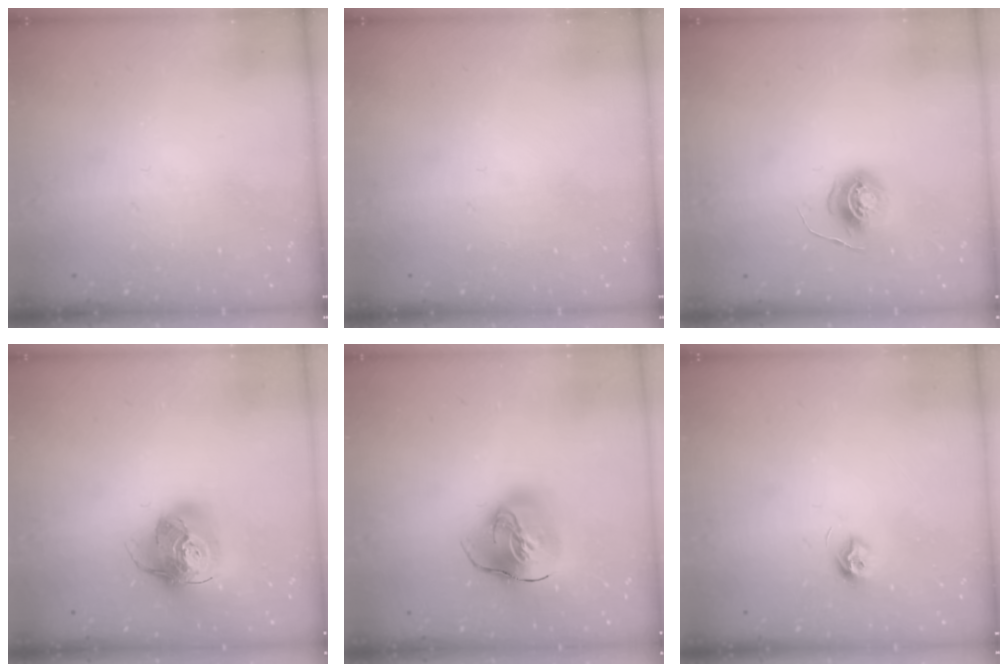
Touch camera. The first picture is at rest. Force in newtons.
{"total": 0.0}
{"total": 5.5, "press": 5.5, "slide": 0.3}
{"total": 15.9, "press": 15.8, "slide": 2.3}
{"total": 18.1, "press": 17.9, "slide": 2.6}
{"total": 7.6, "press": 7.6, "slide": 0.6}